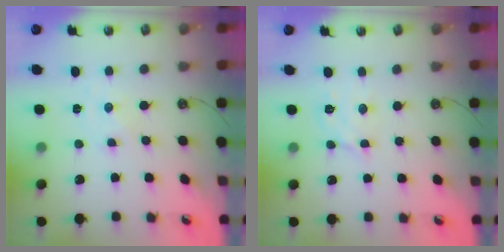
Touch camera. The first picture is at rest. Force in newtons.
{"total": 10.4, "press": 10.3, "slide": 0.8}